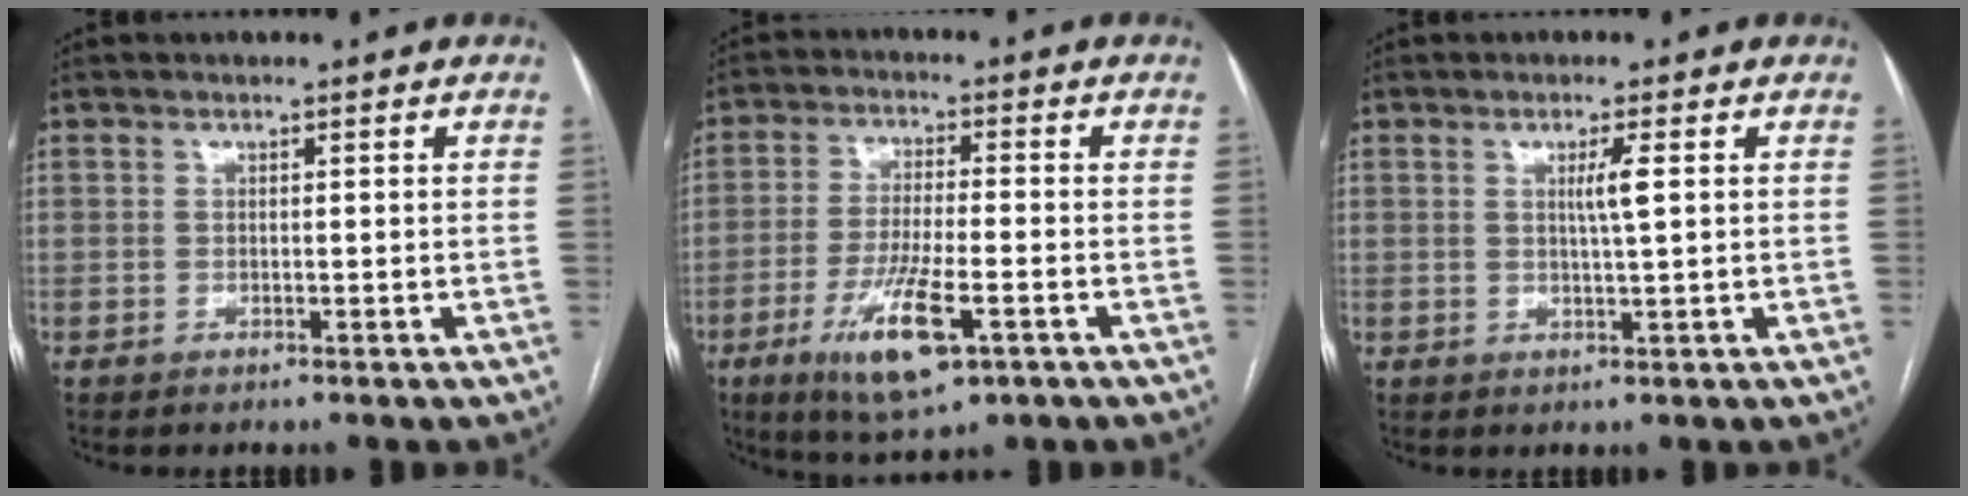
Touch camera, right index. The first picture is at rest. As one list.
[{"total": 10.9, "force": [-4.9, 2.2, 9.6], "torque": [-0.184, -0.021, -0.080]}, {"total": 2.7, "force": [0.6, -0.4, 2.6], "torque": [-0.048, -0.003, 0.011]}]